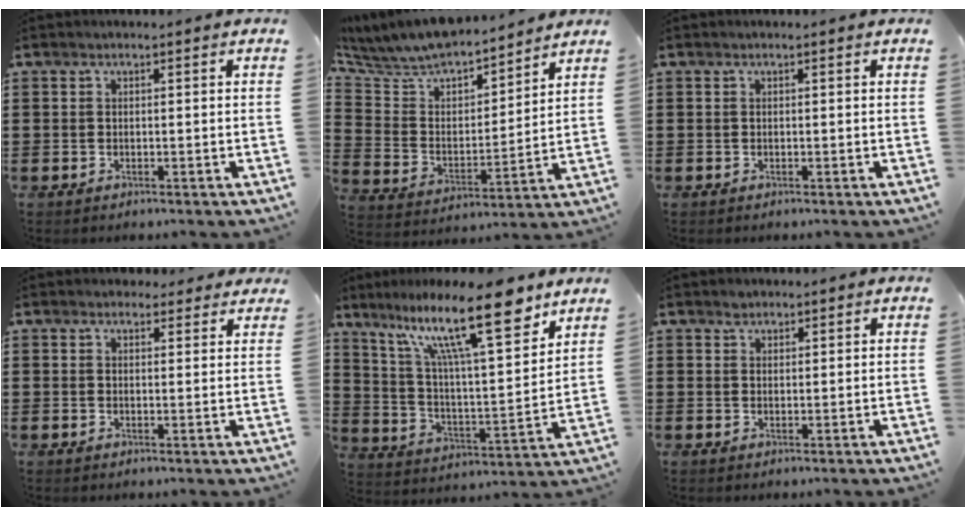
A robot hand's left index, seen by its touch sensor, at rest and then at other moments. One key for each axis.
{"total": 8.0, "fx": 7.6, "fy": 1.8, "fz": 1.9, "tx": -0.081, "ty": -0.060, "tz": 0.131}
{"total": 0.0}
{"total": 2.4, "fx": 2.2, "fy": 1.0, "fz": 0.4, "tx": -0.005, "ty": -0.002, "tz": 0.040}
{"total": 17.2, "fx": 10.6, "fy": 4.1, "fz": 12.9, "tx": -0.243, "ty": -0.035, "tz": 0.173}
{"total": 1.3, "fx": 1.1, "fy": 0.7, "fz": 0.1, "tx": 0.004, "ty": -0.002, "tz": 0.021}